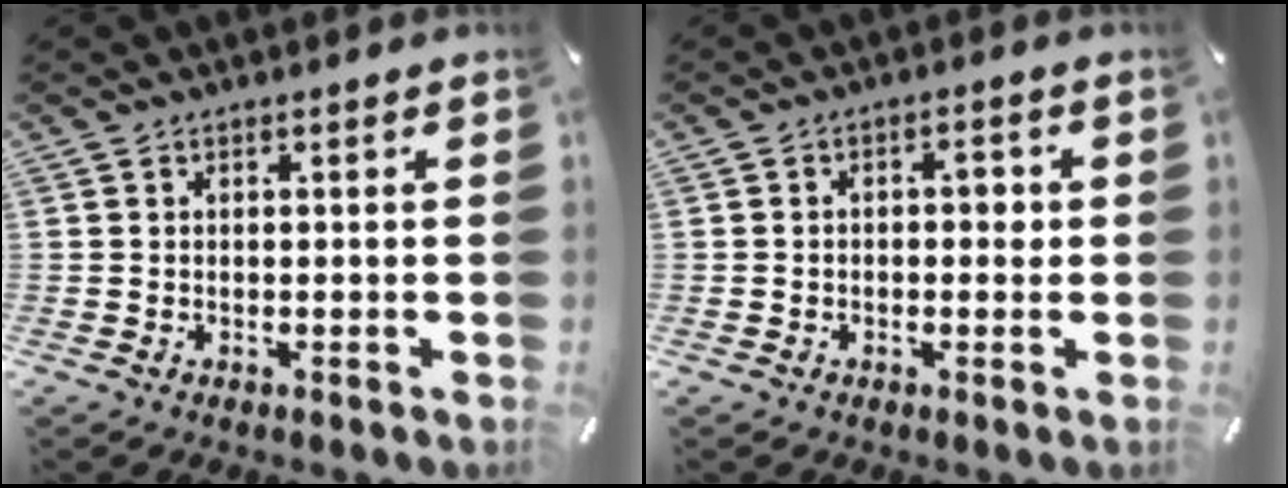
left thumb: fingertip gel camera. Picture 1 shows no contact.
{"total": 3.3, "force": [-0.2, 1.9, 2.7], "torque": [-0.044, 0.008, -0.010]}